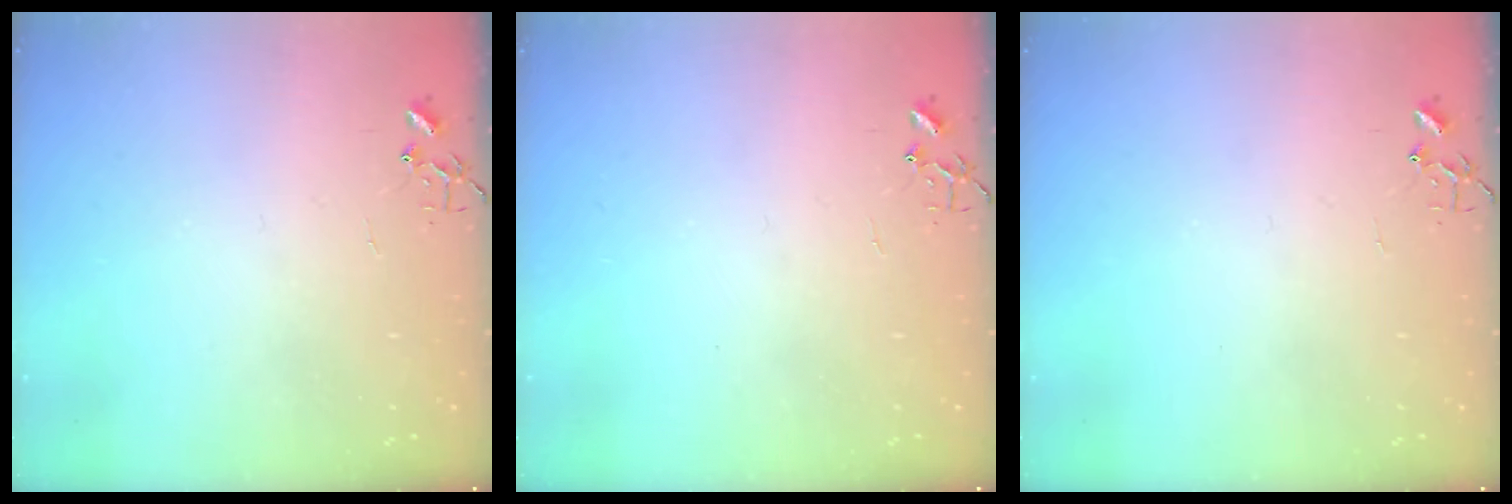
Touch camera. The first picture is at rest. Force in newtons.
{"total": 0.0}
{"total": 0.0}